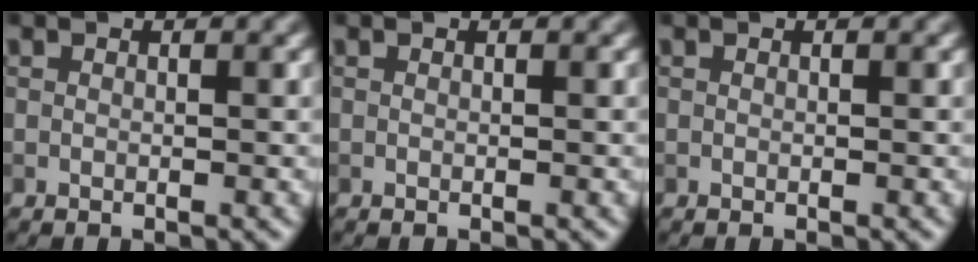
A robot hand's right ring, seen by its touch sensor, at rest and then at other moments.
{"total": 0.0}
{"total": 0.0}